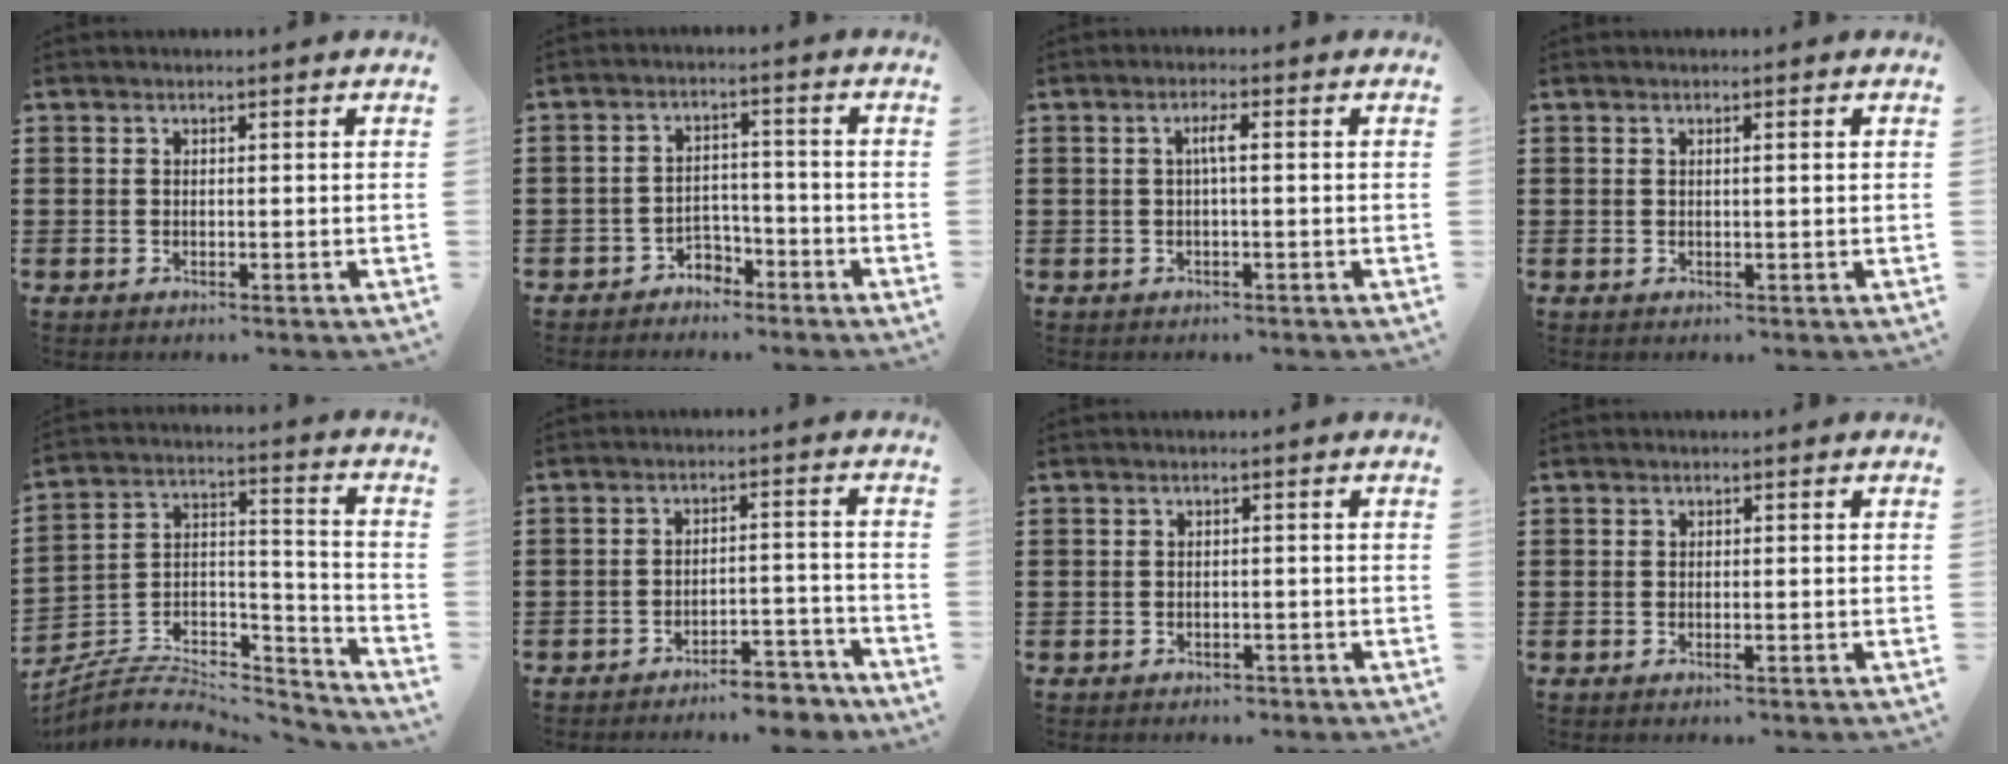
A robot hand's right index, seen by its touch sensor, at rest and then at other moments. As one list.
[{"total": 3.4, "force": [-3.0, 1.6, 0.2], "torque": [-0.014, 0.007, -0.064]}, {"total": 2.2, "force": [-0.1, 0.1, 2.2], "torque": [-0.042, 0.000, -0.005]}, {"total": 0.7, "force": [0.1, -0.1, 0.7], "torque": [-0.013, -0.002, 0.002]}, {"total": 5.5, "force": [-4.6, 2.4, 1.7], "torque": [-0.041, -0.002, -0.094]}, {"total": 5.4, "force": [-5.2, 0.5, 1.5], "torque": [-0.024, 0.006, -0.102]}, {"total": 0.9, "force": [-0.9, 0.3, 0.1], "torque": [-0.006, 0.002, -0.020]}, {"total": 0.6, "force": [-0.1, -0.1, 0.5], "torque": [-0.009, -0.005, -0.002]}]